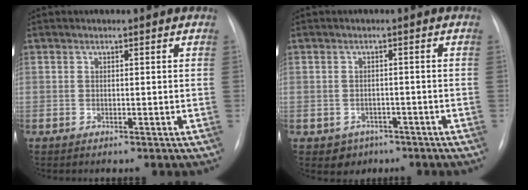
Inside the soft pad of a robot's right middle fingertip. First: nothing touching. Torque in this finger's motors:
{"motor_torque": [0.31, -0.31, 0.02, 0.00]}